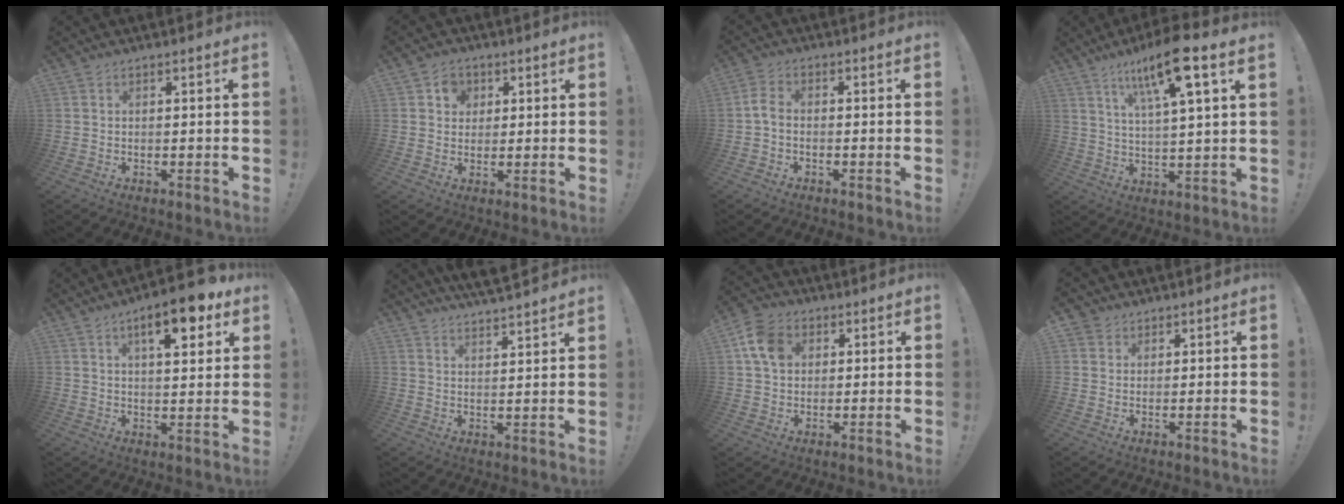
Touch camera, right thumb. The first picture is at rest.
{"total": 5.6, "force": [2.1, 4.8, 1.7], "torque": [-0.015, -0.007, 0.039]}
{"total": 4.2, "force": [-1.0, 2.7, 3.1], "torque": [-0.065, 0.009, -0.019]}
{"total": 13.2, "force": [7.3, 1.7, 10.9], "torque": [-0.180, -0.033, 0.111]}
{"total": 12.1, "force": [6.4, 4.2, 9.4], "torque": [-0.123, -0.028, 0.100]}
{"total": 5.6, "force": [5.2, 0.6, 1.8], "torque": [-0.027, -0.044, 0.091]}
{"total": 10.2, "force": [3.1, 7.8, 5.7], "torque": [-0.100, 0.005, 0.063]}
{"total": 2.7, "force": [1.8, 2.0, 0.3], "torque": [-0.007, -0.004, 0.034]}